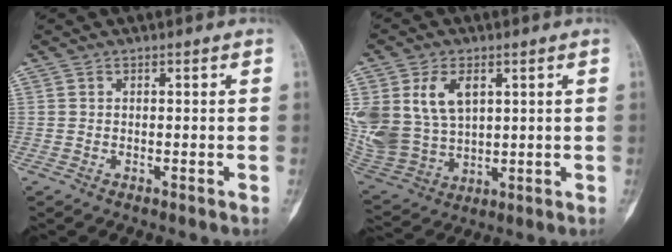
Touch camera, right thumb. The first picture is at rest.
{"total": 16.0, "force": [5.0, 10.9, 10.6], "torque": [-0.226, -0.015, 0.117]}